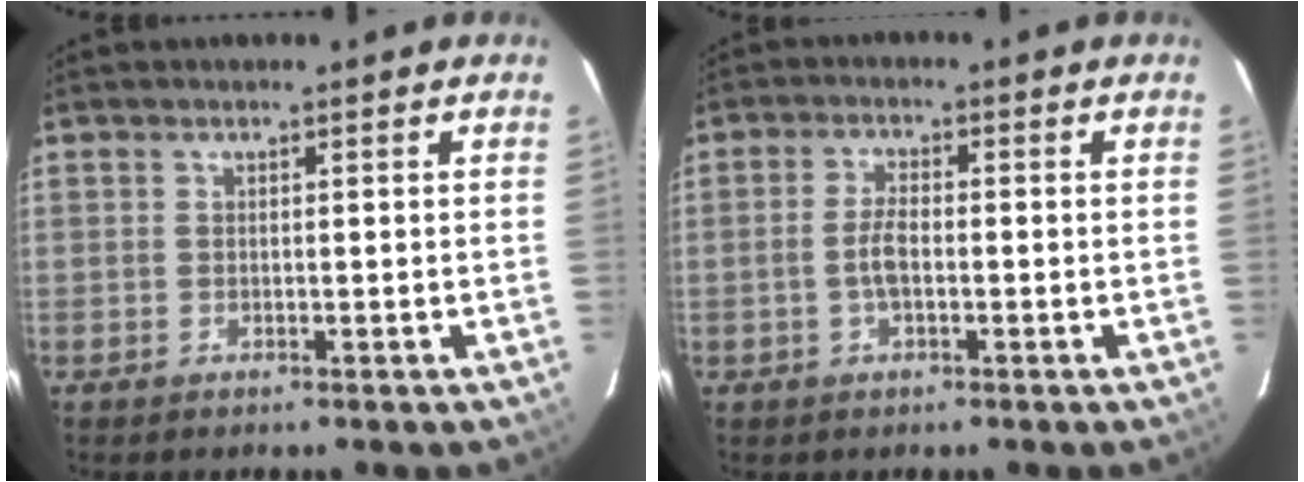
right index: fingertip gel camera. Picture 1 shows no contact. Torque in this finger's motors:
{"motor_torque": [-0.03, 0.04, 0.13, 0.02]}